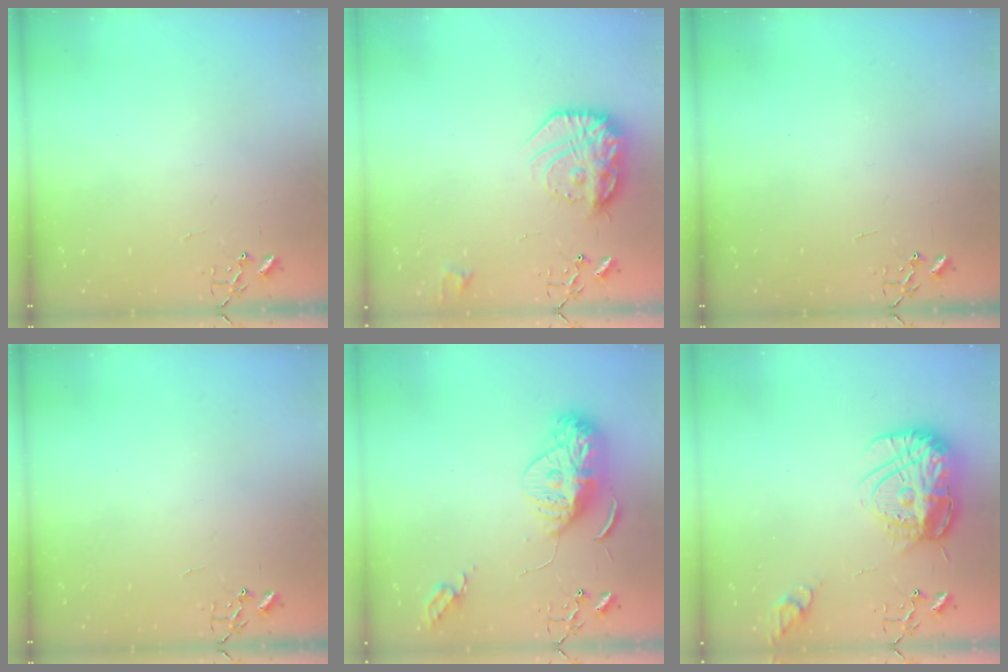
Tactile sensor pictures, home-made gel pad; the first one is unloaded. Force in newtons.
{"total": 18.9, "press": 18.8, "slide": 1.6}
{"total": 0.0}
{"total": 0.0}
{"total": 13.3, "press": 13.3, "slide": 1.2}
{"total": 18.6, "press": 18.5, "slide": 1.6}